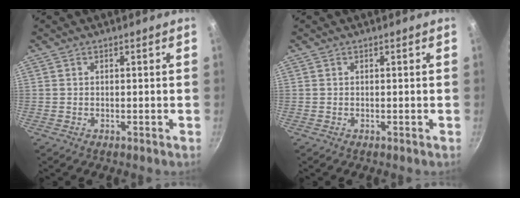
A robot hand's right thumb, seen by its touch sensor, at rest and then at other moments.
{"total": 0.0}